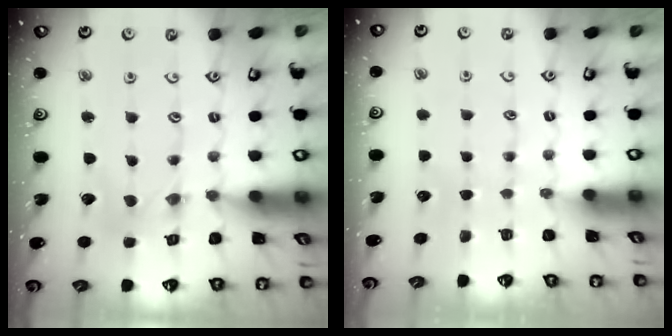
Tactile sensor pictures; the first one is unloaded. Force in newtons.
{"total": 0.0}